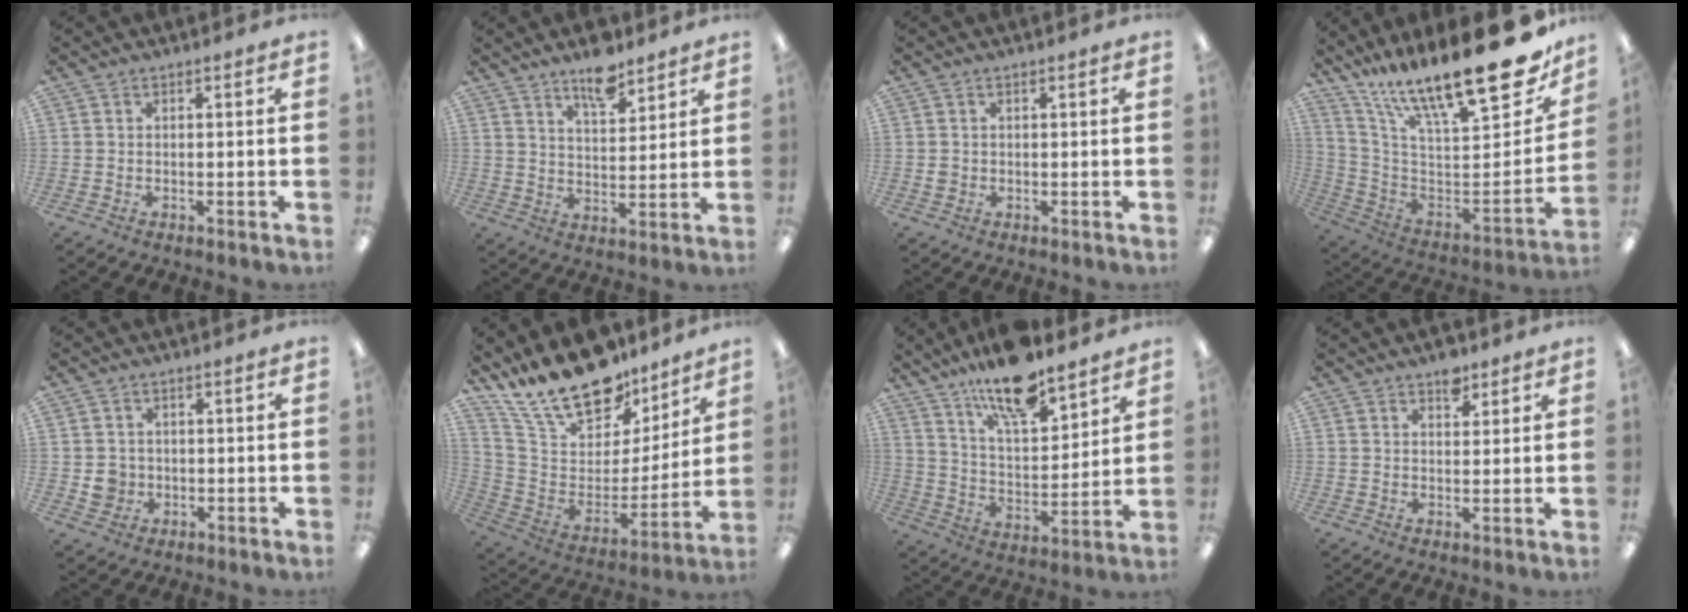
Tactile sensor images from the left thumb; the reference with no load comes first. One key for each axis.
{"total": 8.9, "fx": 7.1, "fy": 3.3, "fz": 4.3, "tx": -0.063, "ty": -0.042, "tz": 0.122}
{"total": 1.1, "fx": 0.3, "fy": 1.0, "fz": 0.3, "tx": -0.008, "ty": 0.004, "tz": 0.004}
{"total": 25.0, "fx": 16.9, "fy": 7.3, "fz": 17.0, "tx": -0.259, "ty": -0.125, "tz": 0.281}
{"total": 3.6, "fx": -0.2, "fy": 3.5, "fz": 0.8, "tx": -0.002, "ty": 0.001, "tz": -0.005}
{"total": 21.2, "fx": 17.2, "fy": 8.9, "fz": 8.6, "tx": -0.176, "ty": -0.120, "tz": 0.314}
{"total": 15.3, "fx": 12.8, "fy": 4.1, "fz": 7.3, "tx": -0.130, "ty": -0.080, "tz": 0.222}
{"total": 4.5, "fx": 3.2, "fy": 2.3, "fz": 2.1, "tx": -0.015, "ty": -0.016, "tz": 0.052}